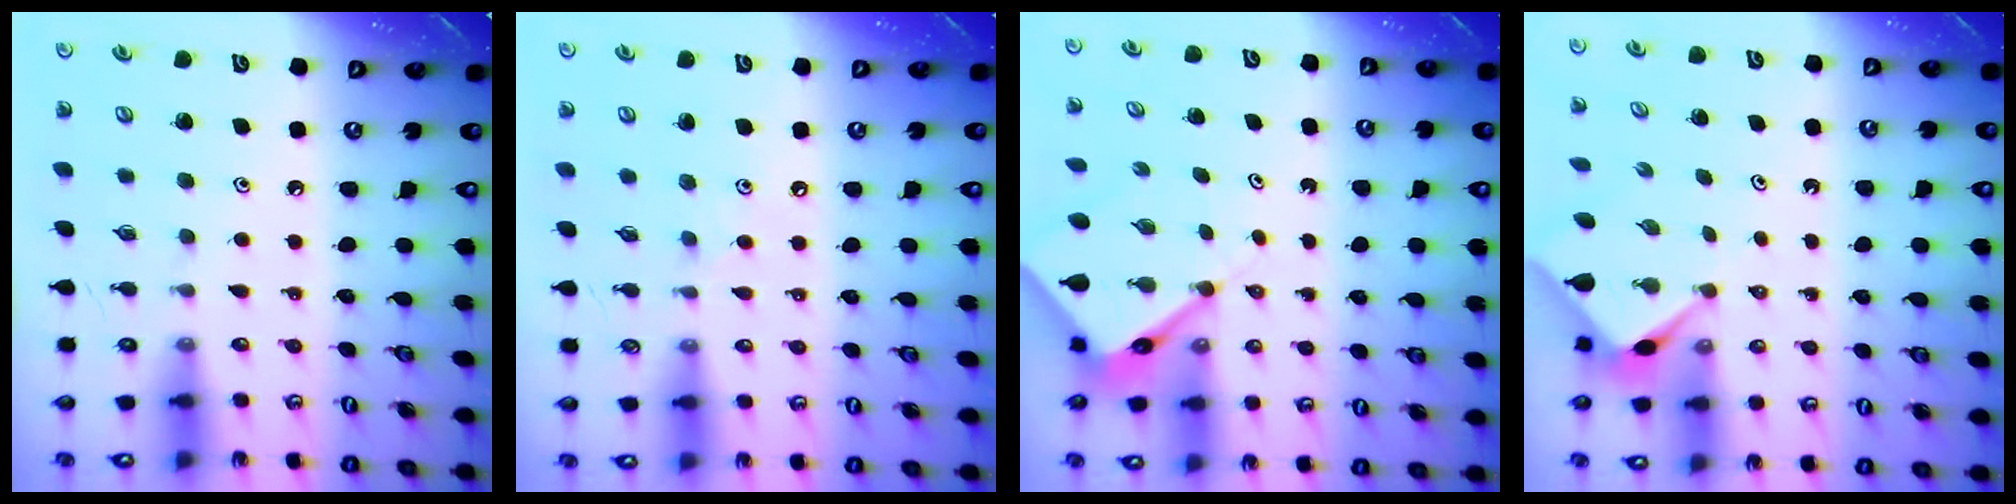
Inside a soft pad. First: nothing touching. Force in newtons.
{"total": 3.7, "press": 3.7, "slide": 0.4}
{"total": 6.8, "press": 6.8, "slide": 0.6}
{"total": 3.6, "press": 3.6, "slide": 0.7}